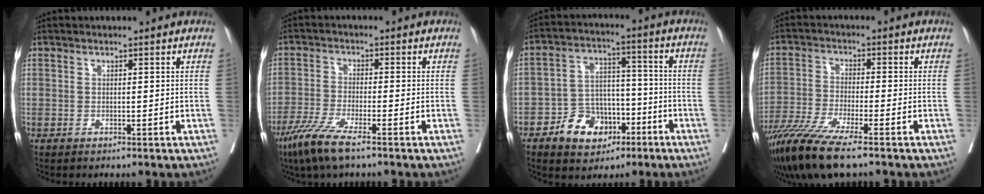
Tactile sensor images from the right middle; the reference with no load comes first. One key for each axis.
{"total": 6.8, "fx": -4.6, "fy": 0.4, "fz": 5.0, "tx": -0.105, "ty": -0.017, "tz": -0.090}
{"total": 9.1, "fx": -4.9, "fy": 6.2, "fz": 4.4, "tx": -0.076, "ty": 0.024, "tz": -0.076}
{"total": 10.2, "fx": -7.5, "fy": 0.2, "fz": 6.9, "tx": -0.128, "ty": -0.031, "tz": -0.136}